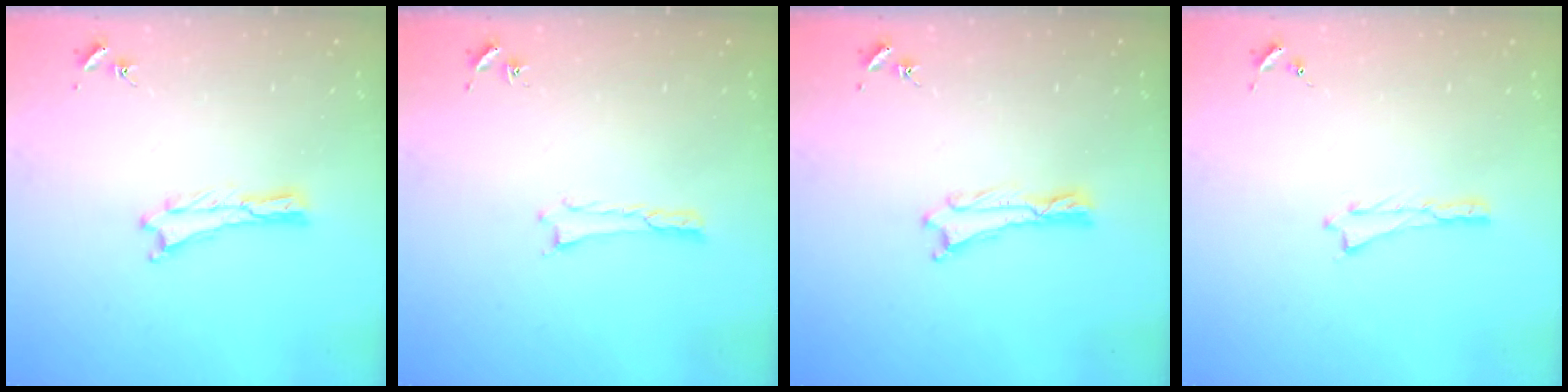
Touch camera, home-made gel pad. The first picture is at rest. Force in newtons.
{"total": 0.0}
{"total": 0.0}
{"total": 0.0}